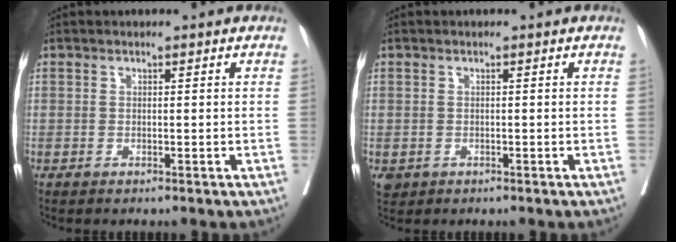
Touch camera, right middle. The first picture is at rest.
{"total": 1.5, "force": [-0.5, 1.3, 0.5], "torque": [-0.012, 0.001, -0.001]}